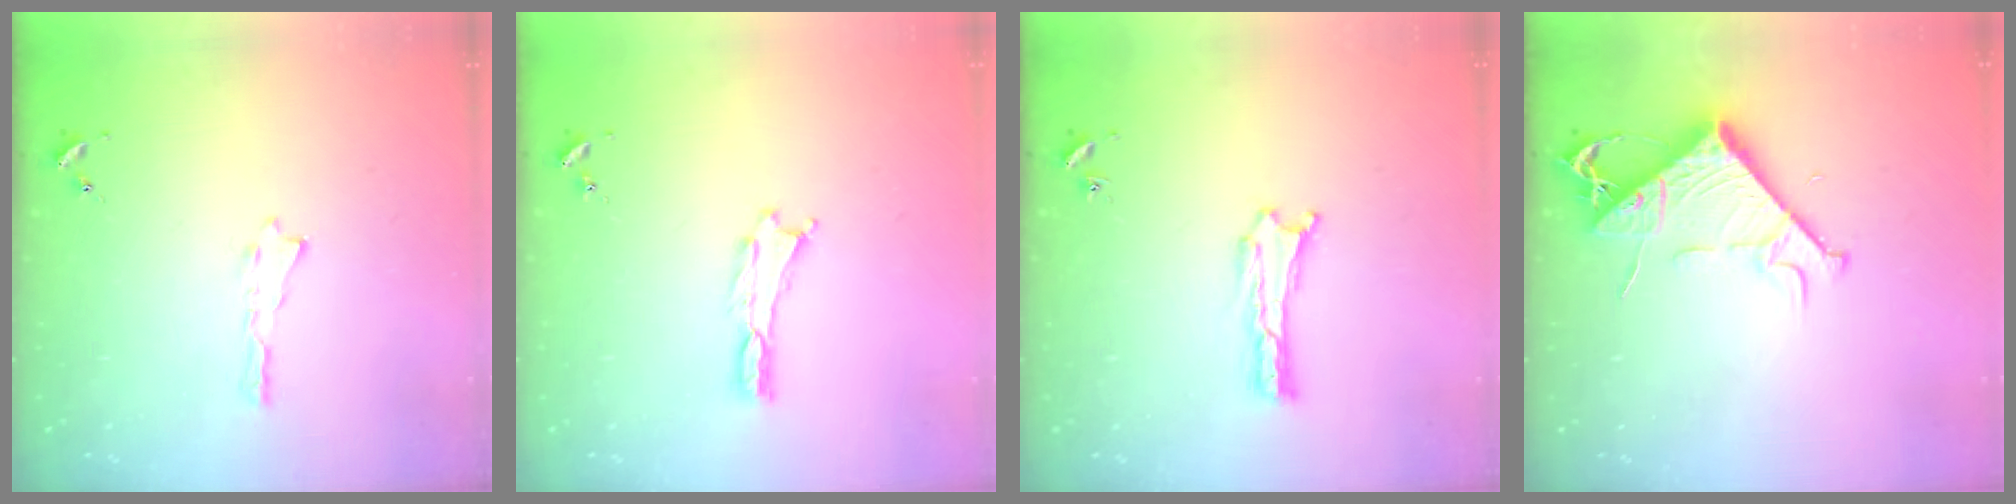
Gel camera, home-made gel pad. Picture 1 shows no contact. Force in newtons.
{"total": 0.0}
{"total": 0.0}
{"total": 8.1, "press": 8.1, "slide": 1.1}